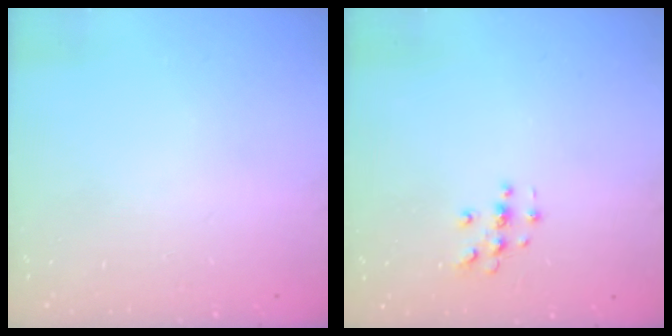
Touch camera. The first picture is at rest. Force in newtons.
{"total": 2.9, "press": 2.9, "slide": 0.3}